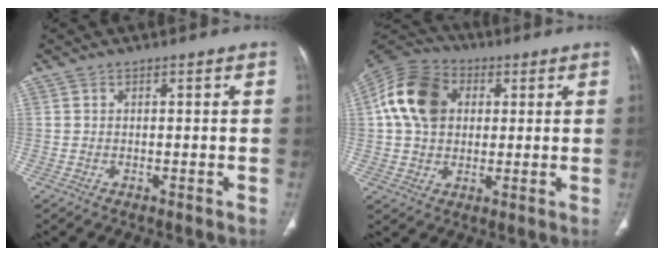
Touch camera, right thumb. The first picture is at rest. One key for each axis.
{"total": 14.1, "fx": 2.7, "fy": 10.7, "fz": 8.8, "tx": -0.150, "ty": 0.015, "tz": 0.037}